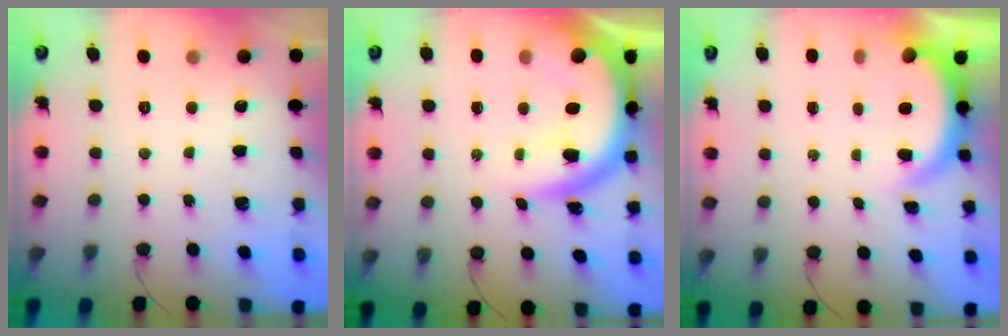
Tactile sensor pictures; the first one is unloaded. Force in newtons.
{"total": 15.0, "press": 14.9, "slide": 1.6}
{"total": 3.2, "press": 3.1, "slide": 0.5}